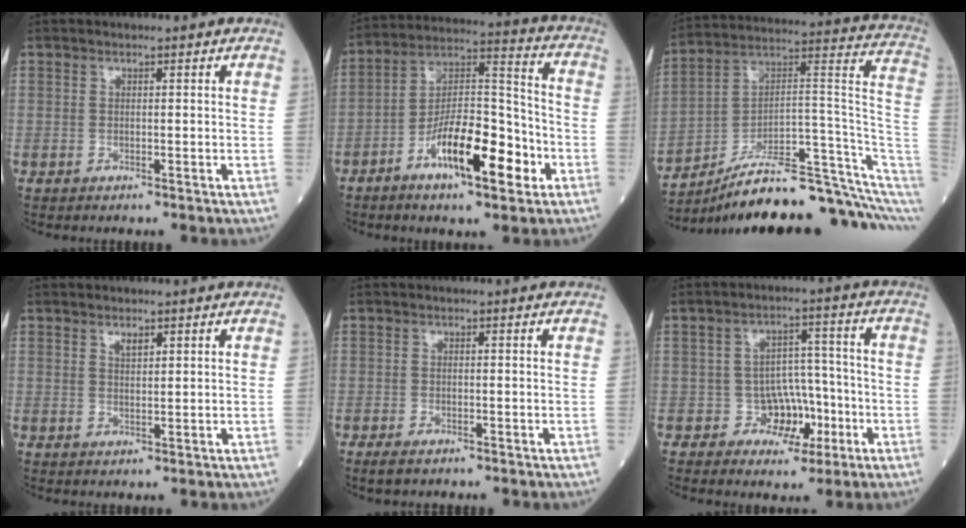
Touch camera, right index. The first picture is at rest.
{"total": 14.5, "force": [-6.4, 4.0, 12.4], "torque": [-0.215, 0.012, -0.108]}
{"total": 21.3, "force": [-16.1, 1.9, 13.8], "torque": [-0.135, 0.063, -0.247]}
{"total": 1.6, "force": [1.1, 0.6, 1.0], "torque": [-0.019, 0.000, 0.022]}
{"total": 1.8, "force": [-1.3, 0.6, 1.0], "torque": [-0.023, -0.003, -0.020]}
{"total": 5.9, "force": [-2.3, 4.9, 2.4], "torque": [-0.013, 0.024, -0.030]}